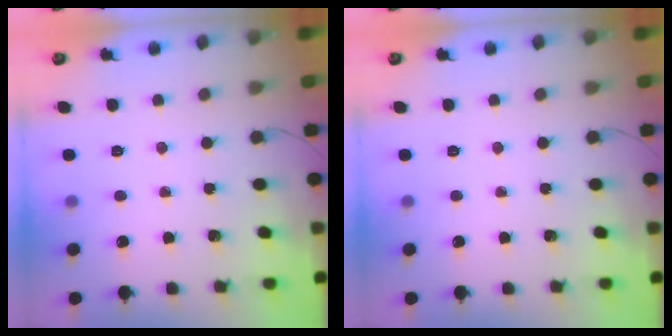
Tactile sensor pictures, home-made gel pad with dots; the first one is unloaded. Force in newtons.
{"total": 0.0}